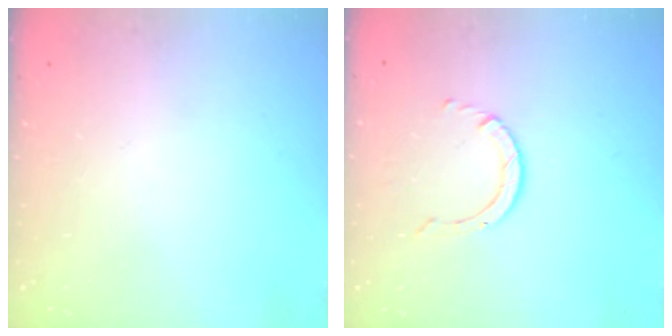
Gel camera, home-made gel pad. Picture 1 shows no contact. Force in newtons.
{"total": 1.4, "press": 1.4, "slide": 0.2}